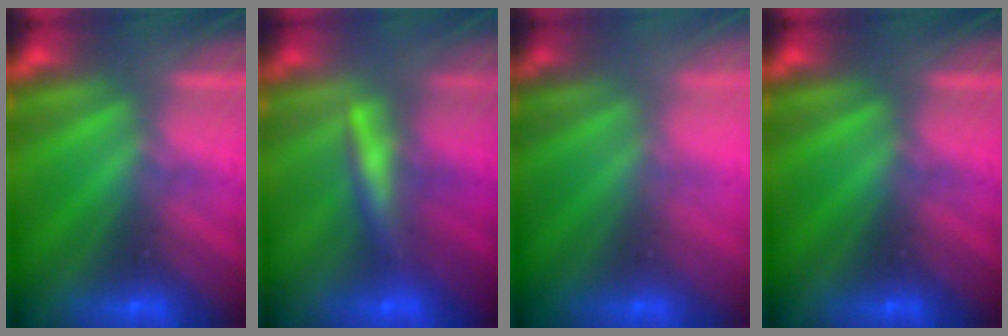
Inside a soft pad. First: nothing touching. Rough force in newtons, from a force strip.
{"total": 2.6}
{"total": 2.5}
{"total": 0.0}